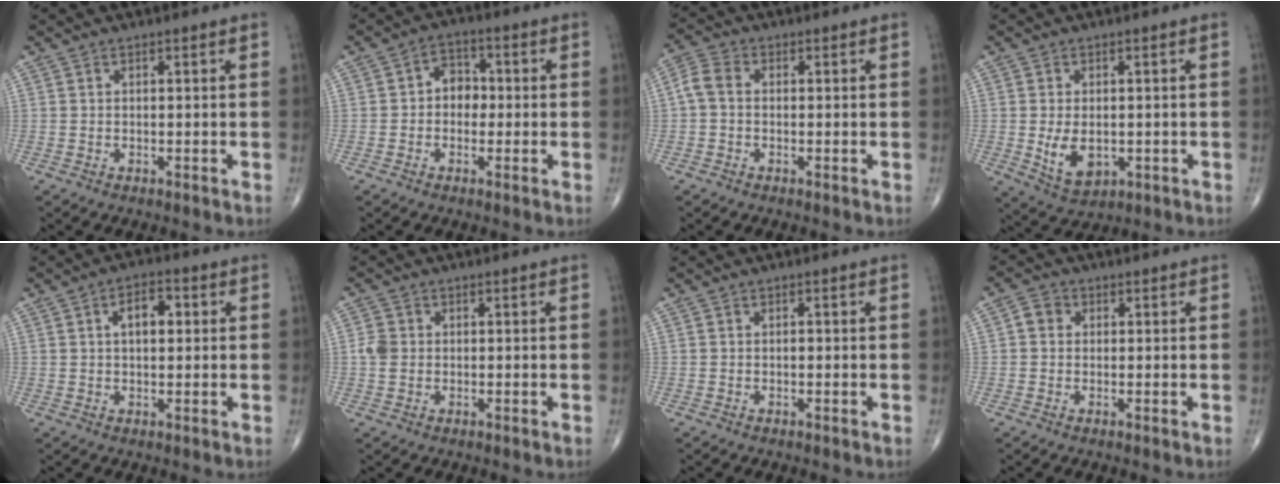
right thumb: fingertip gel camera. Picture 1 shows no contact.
{"total": 5.0, "force": [-0.4, 4.0, 3.0], "torque": [-0.017, 0.018, -0.019]}
{"total": 4.1, "force": [-0.2, 2.9, 2.9], "torque": [-0.061, 0.012, -0.014]}
{"total": 6.6, "force": [-0.8, 4.2, 5.0], "torque": [-0.073, -0.010, -0.002]}
{"total": 5.5, "force": [1.1, 3.0, 4.4], "torque": [-0.058, 0.010, 0.012]}
{"total": 3.1, "force": [0.0, 2.6, 1.6], "torque": [-0.030, 0.007, -0.004]}
{"total": 0.6, "force": [-0.1, 0.4, 0.4], "torque": [-0.005, 0.001, -0.004]}
{"total": 3.0, "force": [0.3, 2.6, 1.4], "torque": [-0.012, 0.007, 0.001]}